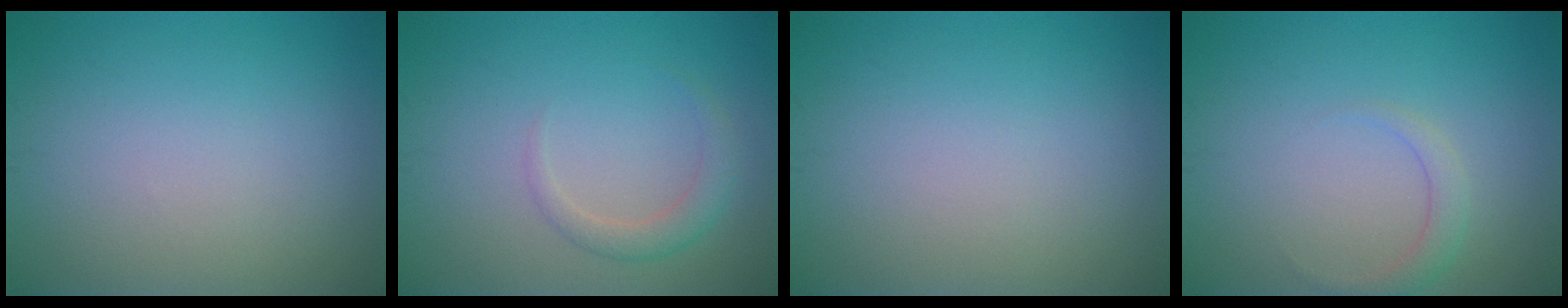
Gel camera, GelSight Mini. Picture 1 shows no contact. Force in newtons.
{"total": 1.9, "press": 1.9, "slide": 0.2}
{"total": 0.0}
{"total": 1.6, "press": 1.6, "slide": 0.1}